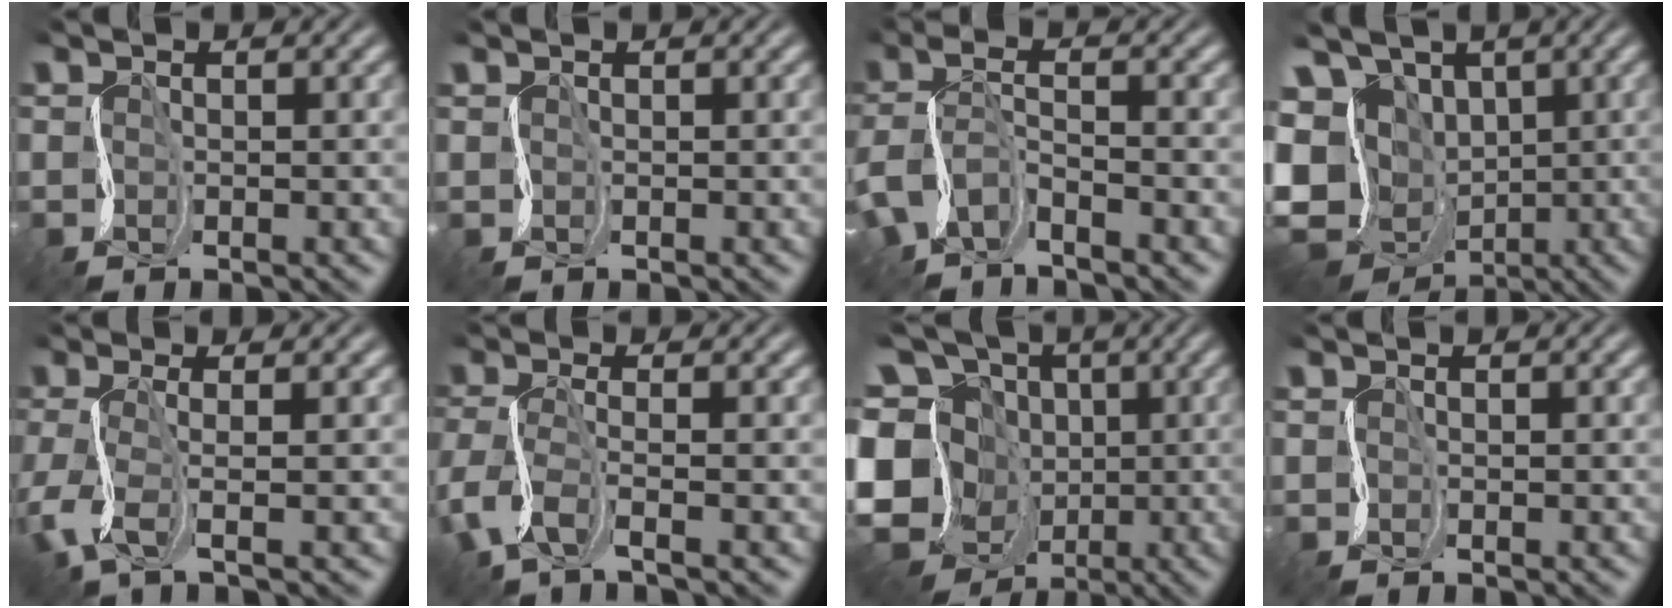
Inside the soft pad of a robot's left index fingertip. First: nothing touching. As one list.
[{"total": 0.0}, {"total": 4.3, "force": [-2.2, 1.9, 3.2], "torque": [-0.075, -0.003, -0.055]}, {"total": 15.1, "force": [-0.8, 13.0, 7.6], "torque": [-0.172, -0.003, -0.026]}, {"total": 3.5, "force": [-0.7, 0.8, 3.3], "torque": [-0.079, -0.001, -0.023]}, {"total": 3.4, "force": [-1.3, 1.1, 3.0], "torque": [-0.075, -0.005, -0.034]}, {"total": 17.5, "force": [-2.6, 15.5, 7.9], "torque": [-0.183, 0.028, -0.067]}, {"total": 0.0}]